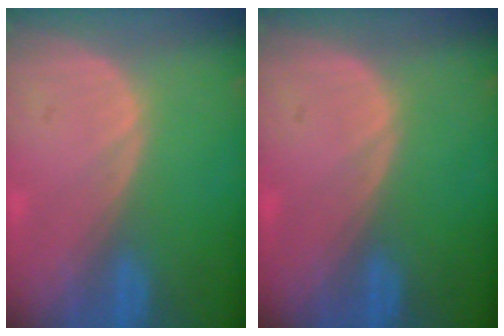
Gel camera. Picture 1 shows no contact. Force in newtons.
{"total": 0.0}